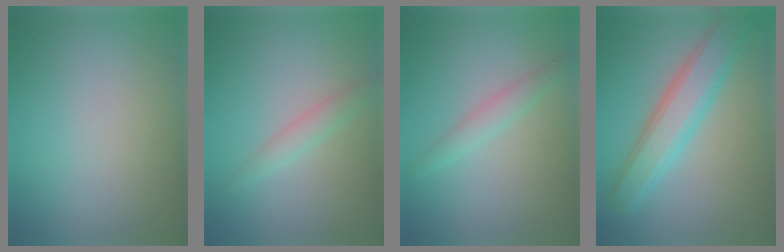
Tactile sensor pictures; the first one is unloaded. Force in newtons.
{"total": 1.5, "press": 1.5, "slide": 0.1}
{"total": 1.6, "press": 1.6, "slide": 0.0}
{"total": 4.9, "press": 4.9, "slide": 0.3}